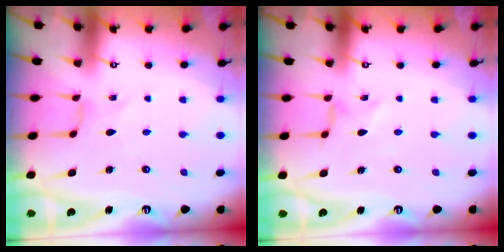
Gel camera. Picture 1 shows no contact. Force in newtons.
{"total": 0.0}